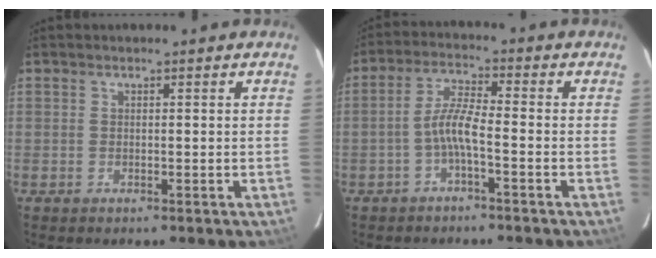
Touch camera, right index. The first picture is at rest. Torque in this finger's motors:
{"motor_torque": [0.75, -0.47, 0.47, 0.13]}